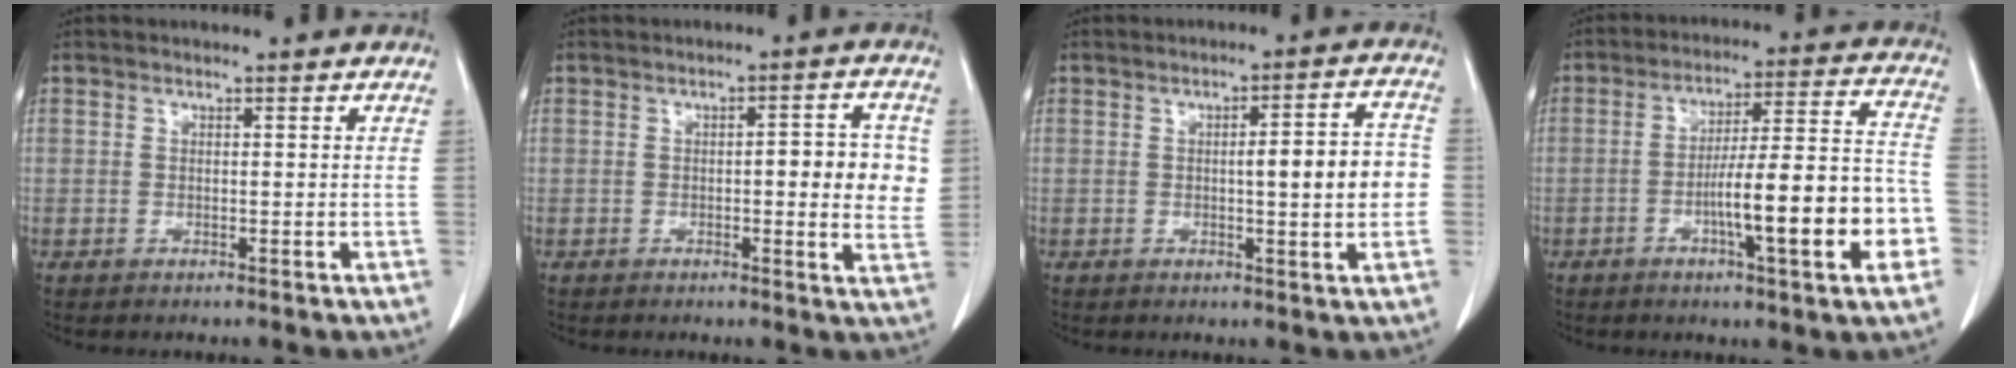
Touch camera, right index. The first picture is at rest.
{"total": 7.1, "force": [0.4, 1.8, 6.9], "torque": [-0.077, 0.006, 0.001]}
{"total": 8.2, "force": [-0.4, 1.2, 8.1], "torque": [-0.104, 0.020, -0.005]}
{"total": 16.3, "force": [-5.2, 1.3, 15.4], "torque": [-0.220, 0.015, -0.076]}